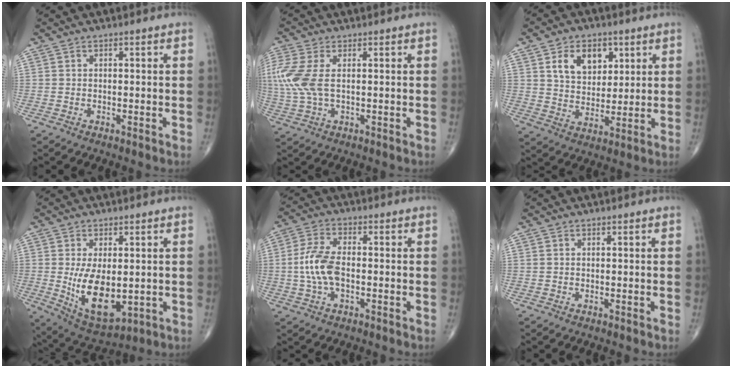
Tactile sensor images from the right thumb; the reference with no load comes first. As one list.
[{"total": 9.0, "force": [1.2, 4.5, 7.6], "torque": [-0.217, 0.008, 0.029]}, {"total": 10.2, "force": [4.2, 7.0, 6.0], "torque": [-0.065, -0.021, 0.076]}, {"total": 12.4, "force": [-0.9, 6.5, 10.6], "torque": [-0.171, -0.020, 0.008]}, {"total": 8.2, "force": [-1.0, 4.2, 7.0], "torque": [-0.158, 0.017, -0.020]}, {"total": 0.0}]